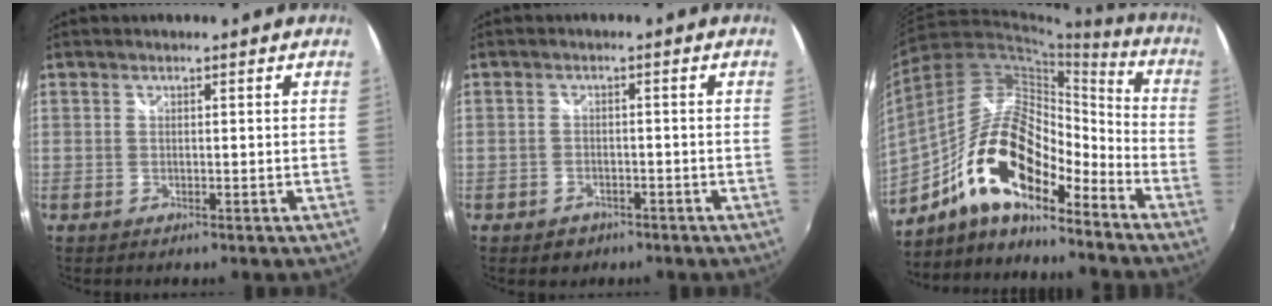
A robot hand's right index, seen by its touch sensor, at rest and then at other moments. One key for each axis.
{"total": 3.6, "fx": -2.3, "fy": 2.7, "fz": 0.9, "tx": -0.027, "ty": -0.001, "tz": -0.031}
{"total": 18.4, "fx": -11.7, "fy": 6.5, "fz": 12.6, "tx": -0.236, "ty": 0.001, "tz": -0.224}